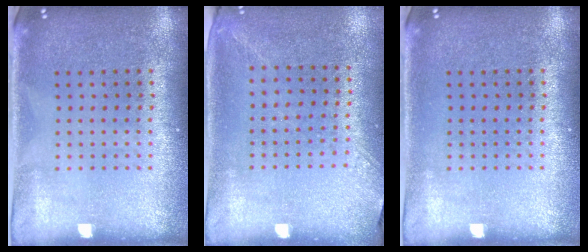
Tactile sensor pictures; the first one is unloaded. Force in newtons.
{"total": 1.3, "press": 1.0, "slide": 0.8}
{"total": 0.0}